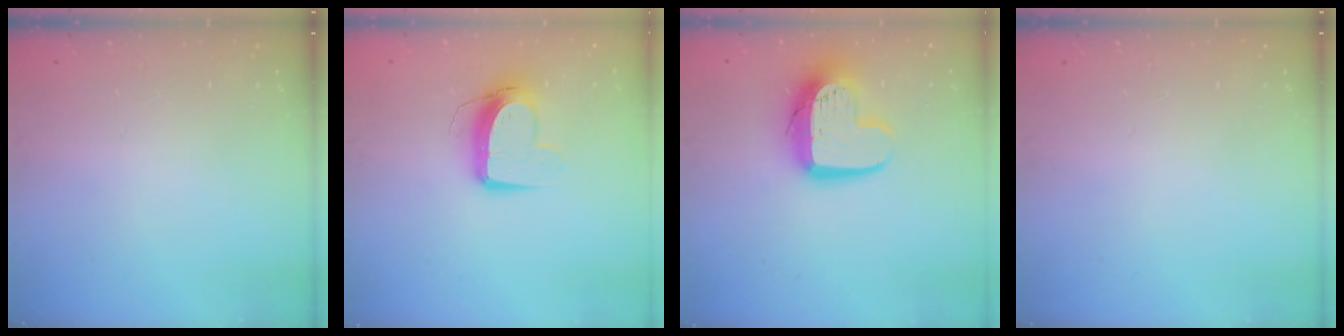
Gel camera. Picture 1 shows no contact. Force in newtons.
{"total": 10.6, "press": 10.6, "slide": 0.6}
{"total": 13.9, "press": 13.9, "slide": 1.0}
{"total": 0.0}